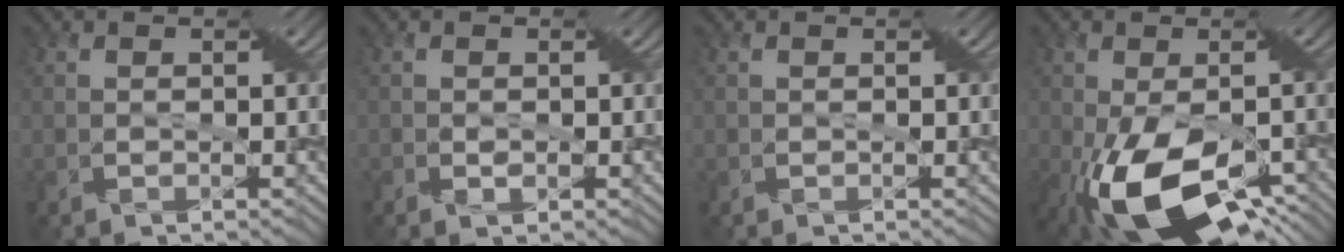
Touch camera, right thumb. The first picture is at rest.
{"total": 0.9, "force": [-0.2, 0.6, 0.7], "torque": [-0.001, -0.002, -0.007]}
{"total": 0.0}
{"total": 15.5, "force": [-6.3, 7.8, 11.9], "torque": [-0.223, -0.049, -0.091]}